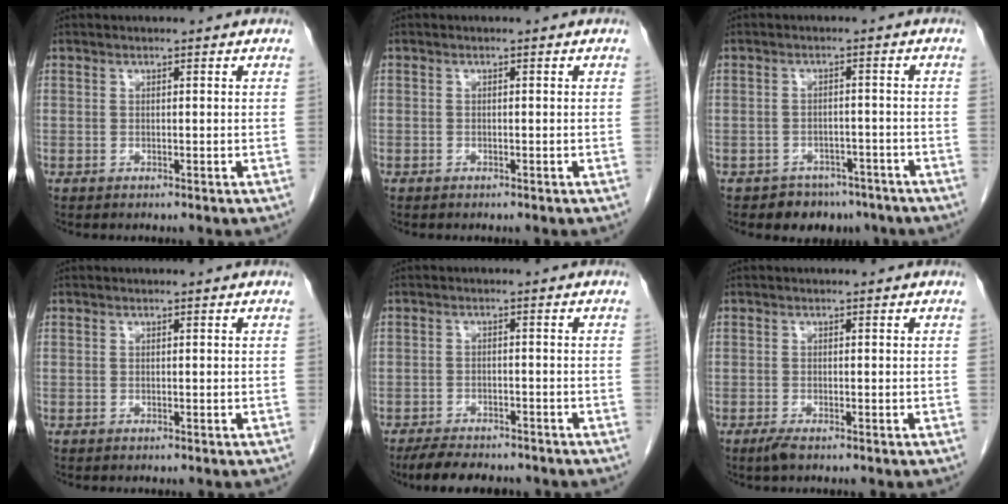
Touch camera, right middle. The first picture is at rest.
{"total": 0.5, "force": [-0.4, 0.4, 0.0], "torque": [-0.007, 0.003, -0.008]}
{"total": 5.9, "force": [-4.5, 3.7, 0.4], "torque": [0.008, 0.016, -0.058]}
{"total": 0.0}
{"total": 8.4, "force": [-7.2, 2.6, 3.4], "torque": [-0.053, -0.008, -0.107]}
{"total": 1.5, "force": [-1.0, 0.2, 1.0], "torque": [-0.027, -0.005, -0.020]}